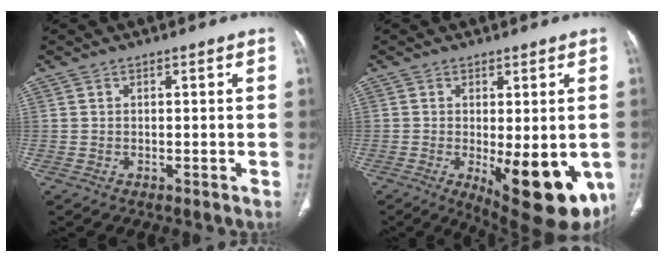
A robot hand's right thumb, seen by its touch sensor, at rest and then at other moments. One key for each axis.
{"total": 16.2, "fx": -4.2, "fy": 6.2, "fz": 14.4, "tx": -0.149, "ty": -0.020, "tz": -0.036}